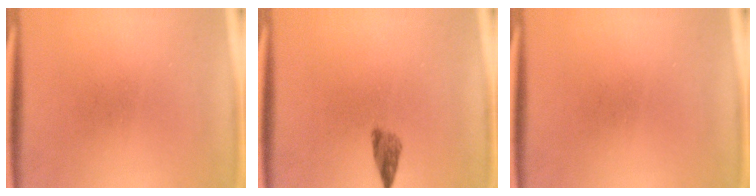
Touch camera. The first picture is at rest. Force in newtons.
{"total": 2.1}
{"total": 0.0}